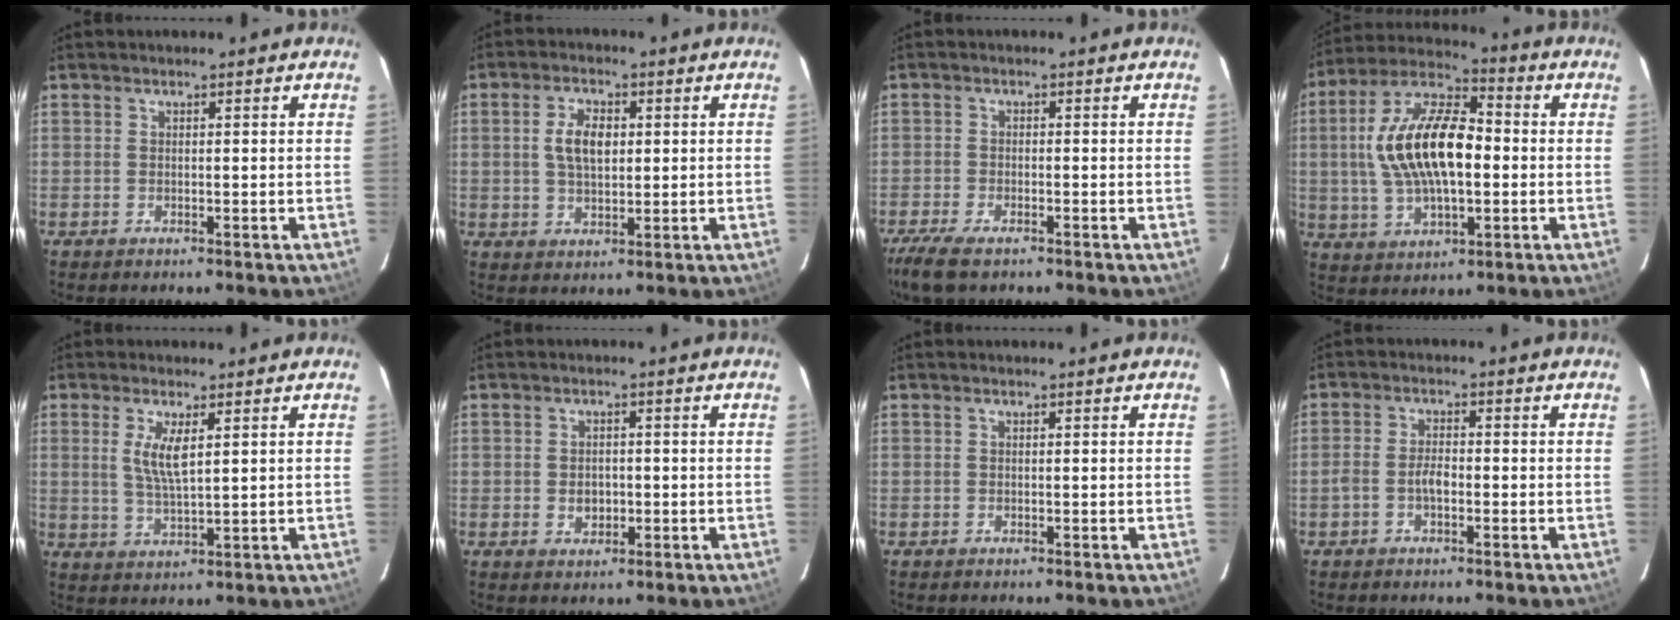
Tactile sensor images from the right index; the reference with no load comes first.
{"total": 6.2, "force": [1.0, 3.5, 5.0], "torque": [-0.095, 0.009, 0.022]}
{"total": 7.3, "force": [-5.4, 2.2, 4.4], "torque": [-0.115, -0.026, -0.103]}
{"total": 17.8, "force": [0.3, 8.3, 15.8], "torque": [-0.310, 0.018, 0.003]}
{"total": 5.6, "force": [1.7, 1.5, 5.2], "torque": [-0.102, -0.005, 0.034]}
{"total": 3.3, "force": [-0.6, 2.7, 1.9], "torque": [-0.034, 0.002, -0.008]}
{"total": 0.0}
{"total": 3.0, "force": [-1.3, 1.3, 2.3], "torque": [-0.055, 0.008, -0.026]}